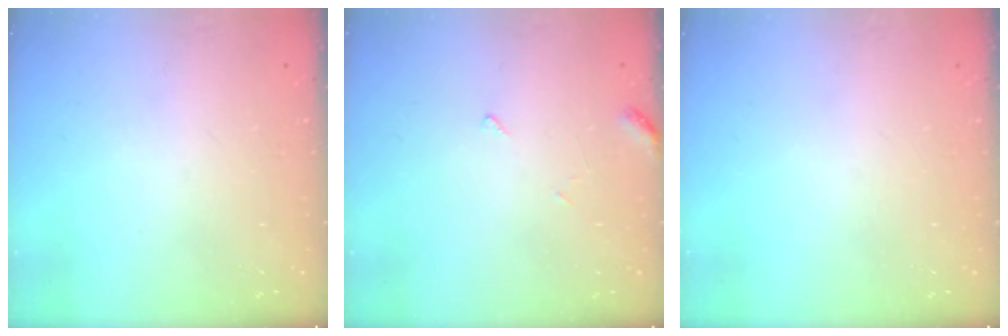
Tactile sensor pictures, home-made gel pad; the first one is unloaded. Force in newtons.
{"total": 5.4, "press": 5.4, "slide": 0.5}
{"total": 0.0}